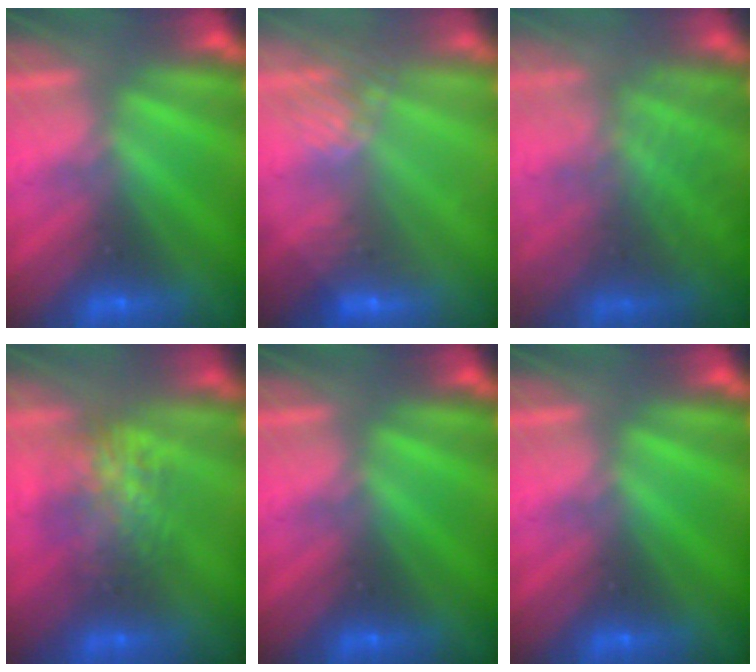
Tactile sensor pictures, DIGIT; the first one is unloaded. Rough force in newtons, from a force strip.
{"total": 6.4}
{"total": 9.0}
{"total": 7.3}
{"total": 0.0}
{"total": 0.0}